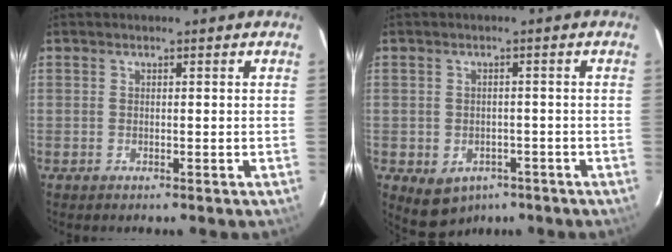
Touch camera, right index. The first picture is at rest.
{"total": 6.4, "force": [-3.4, 4.9, 2.3], "torque": [-0.044, 0.002, -0.029]}